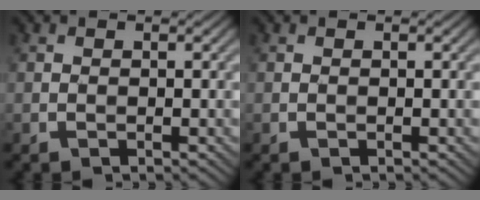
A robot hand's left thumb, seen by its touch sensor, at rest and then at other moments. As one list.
[{"total": 0.0}]